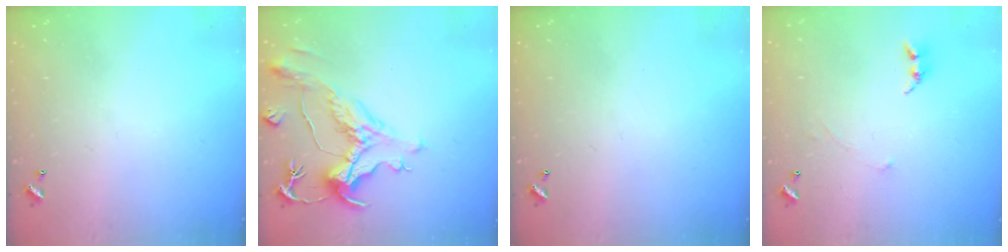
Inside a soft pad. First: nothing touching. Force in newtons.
{"total": 1.9, "press": 0.9, "slide": 1.7}
{"total": 0.0}
{"total": 0.7, "press": 0.6, "slide": 0.5}